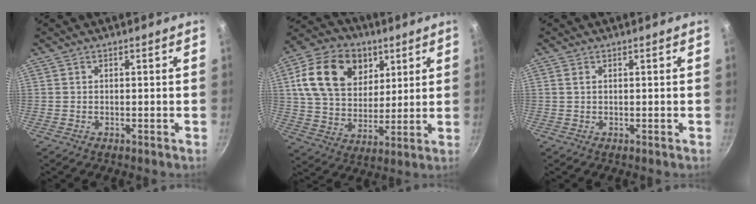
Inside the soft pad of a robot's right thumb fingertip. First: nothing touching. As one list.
[{"total": 19.4, "force": [7.0, 14.0, 11.3], "torque": [-0.180, -0.013, 0.120]}, {"total": 0.8, "force": [0.3, 0.4, 0.6], "torque": [-0.013, 0.001, 0.005]}]